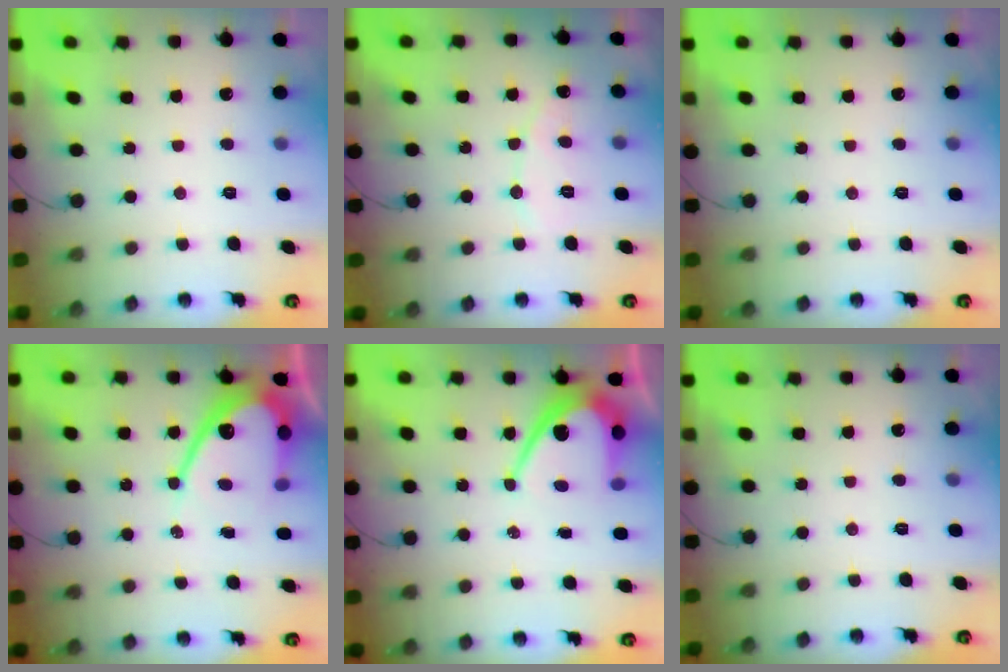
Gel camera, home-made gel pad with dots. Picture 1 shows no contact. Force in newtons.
{"total": 5.9, "press": 5.9, "slide": 0.1}
{"total": 0.0}
{"total": 14.0, "press": 14.0, "slide": 0.9}
{"total": 9.9, "press": 9.9, "slide": 1.0}
{"total": 0.0}